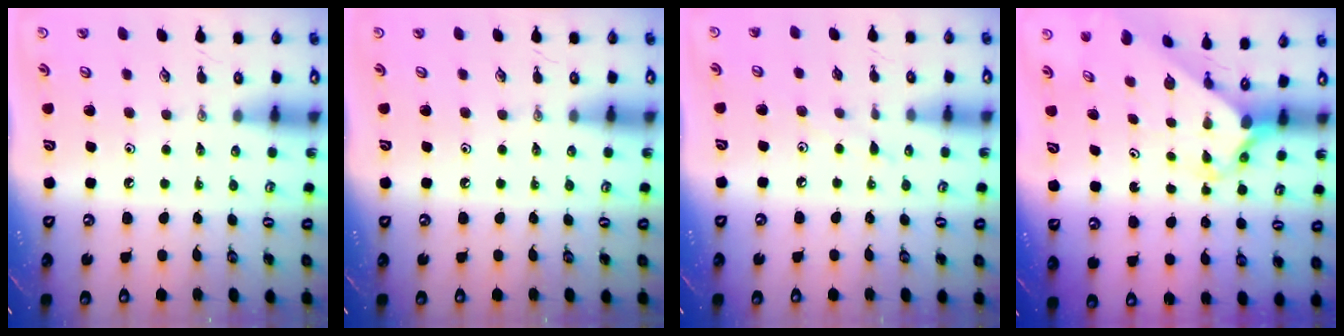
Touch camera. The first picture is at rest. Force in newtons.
{"total": 0.0}
{"total": 4.6, "press": 4.5, "slide": 0.6}
{"total": 2.2, "press": 2.2, "slide": 0.2}